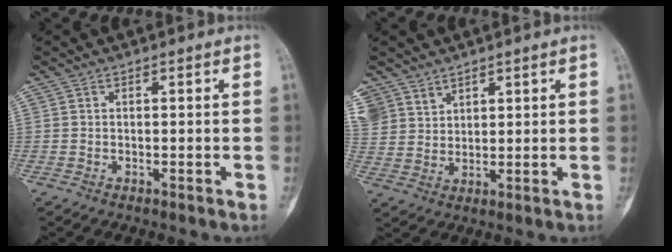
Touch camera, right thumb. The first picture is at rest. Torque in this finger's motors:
{"motor_torque": [-0.70, 0.80, 0.71, 0.49, 0.08]}